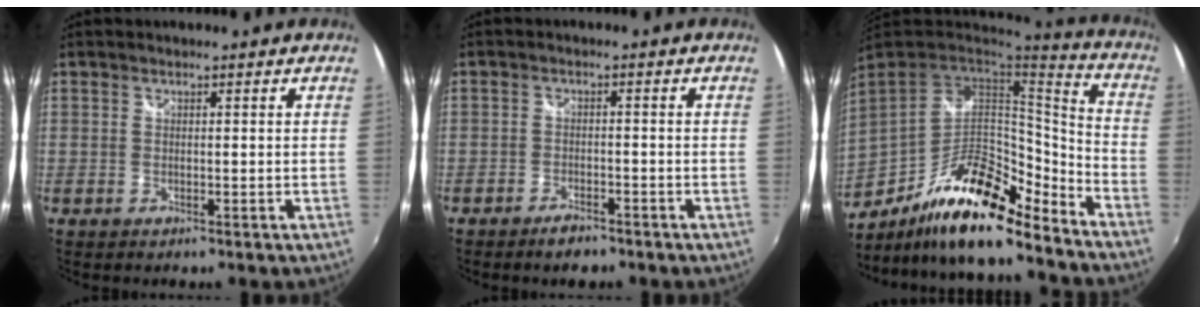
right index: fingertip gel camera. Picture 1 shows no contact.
{"total": 3.5, "force": [-3.0, 1.2, 1.4], "torque": [-0.039, -0.001, -0.053]}
{"total": 21.2, "force": [-15.0, 5.9, 13.8], "torque": [-0.244, -0.015, -0.260]}